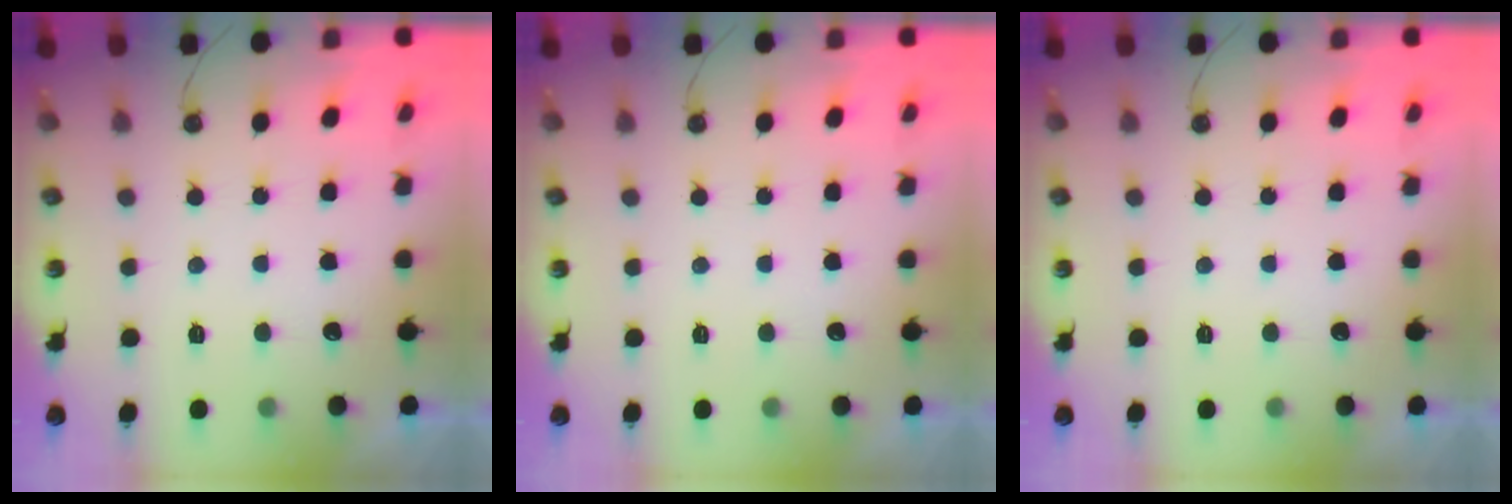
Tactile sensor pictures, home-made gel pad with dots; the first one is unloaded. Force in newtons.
{"total": 0.0}
{"total": 0.0}